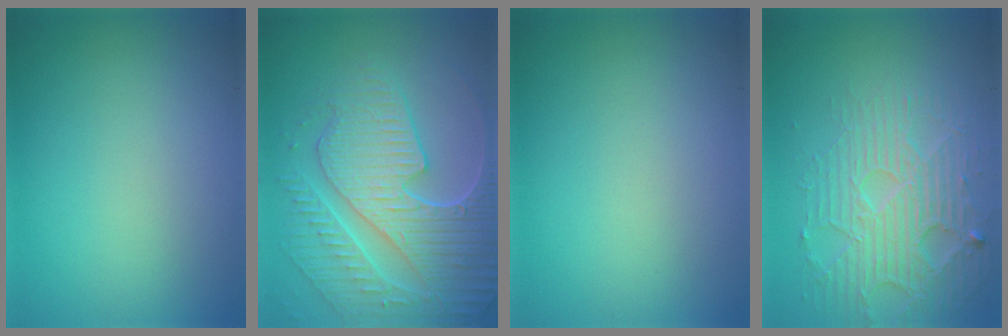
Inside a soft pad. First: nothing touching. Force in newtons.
{"total": 9.1, "press": 6.5, "slide": 6.4}
{"total": 0.0}
{"total": 4.6, "press": 4.1, "slide": 2.1}